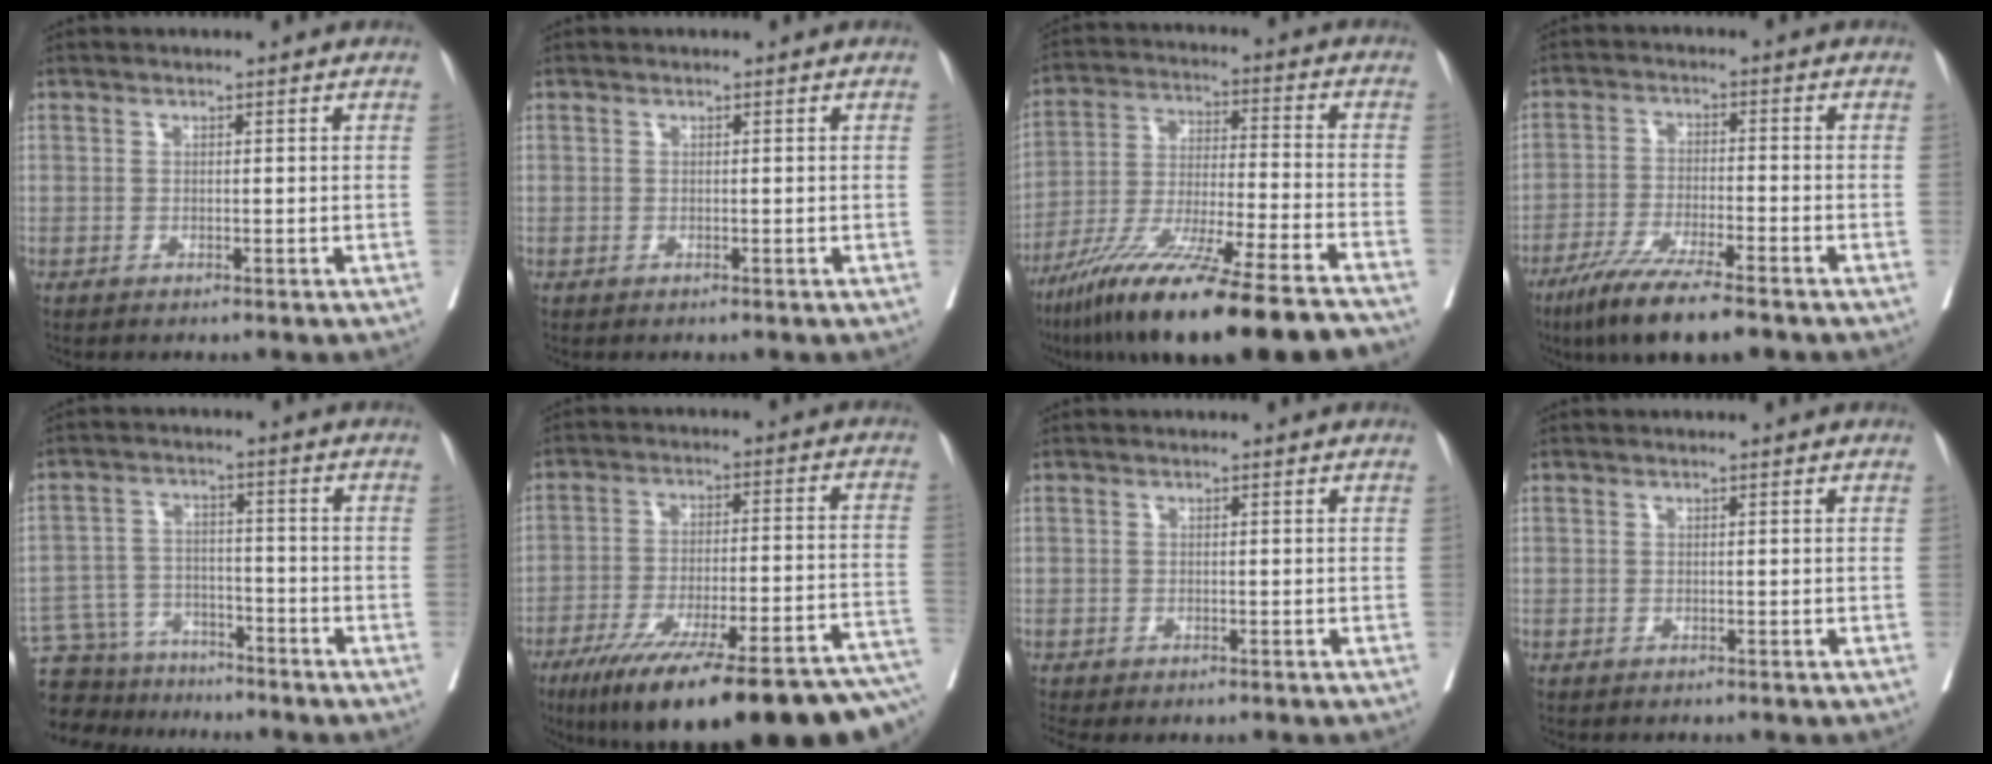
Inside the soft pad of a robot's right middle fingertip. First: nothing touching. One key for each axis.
{"total": 0.0}
{"total": 22.6, "fx": -17.4, "fy": 0.1, "fz": 14.4, "tx": -0.222, "ty": -0.049, "tz": -0.294}
{"total": 10.5, "fx": -7.7, "fy": 0.9, "fz": 7.1, "tx": -0.123, "ty": -0.027, "tz": -0.130}
{"total": 12.2, "fx": -10.6, "fy": 5.6, "fz": 2.4, "tx": -0.055, "ty": 0.026, "tz": -0.164}
{"total": 28.4, "fx": -21.1, "fy": 3.4, "fz": 18.7, "tx": -0.201, "ty": -0.015, "tz": -0.300}
{"total": 3.4, "fx": -2.8, "fy": 1.5, "fz": 1.3, "tx": -0.015, "ty": -0.007, "tz": -0.040}
{"total": 1.0, "fx": -1.0, "fy": 0.3, "fz": 0.2, "tx": -0.008, "ty": -0.002, "tz": -0.015}